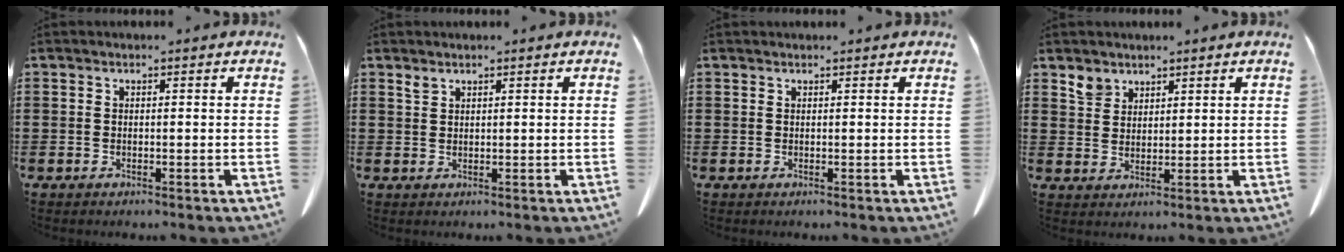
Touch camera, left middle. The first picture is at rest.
{"total": 1.1, "force": [1.0, 0.4, 0.3], "torque": [-0.009, 0.000, 0.019]}
{"total": 0.0}
{"total": 2.7, "force": [2.2, 1.6, 0.4], "torque": [-0.016, 0.003, 0.043]}